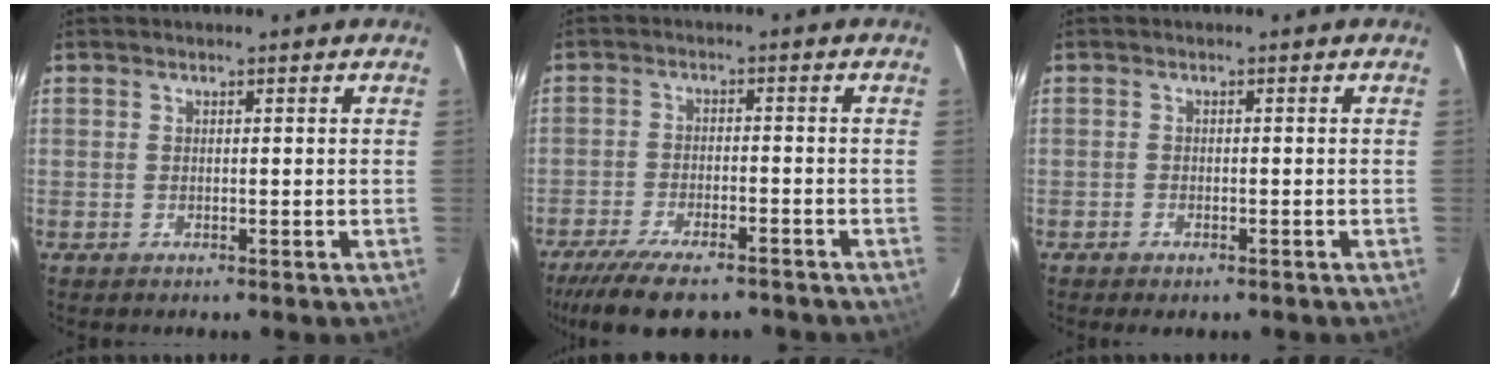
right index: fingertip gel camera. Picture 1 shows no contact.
{"total": 13.4, "force": [-10.8, 3.8, 6.9], "torque": [-0.153, -0.032, -0.175]}
{"total": 1.7, "force": [-1.3, 0.8, 0.8], "torque": [-0.022, -0.003, -0.025]}